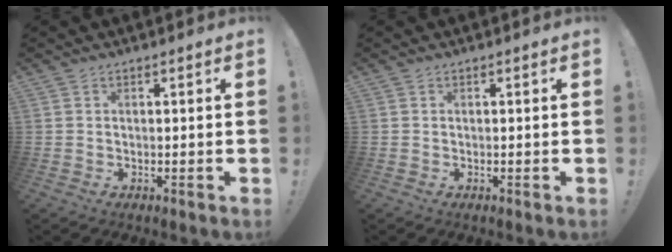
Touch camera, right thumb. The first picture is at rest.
{"total": 0.0}